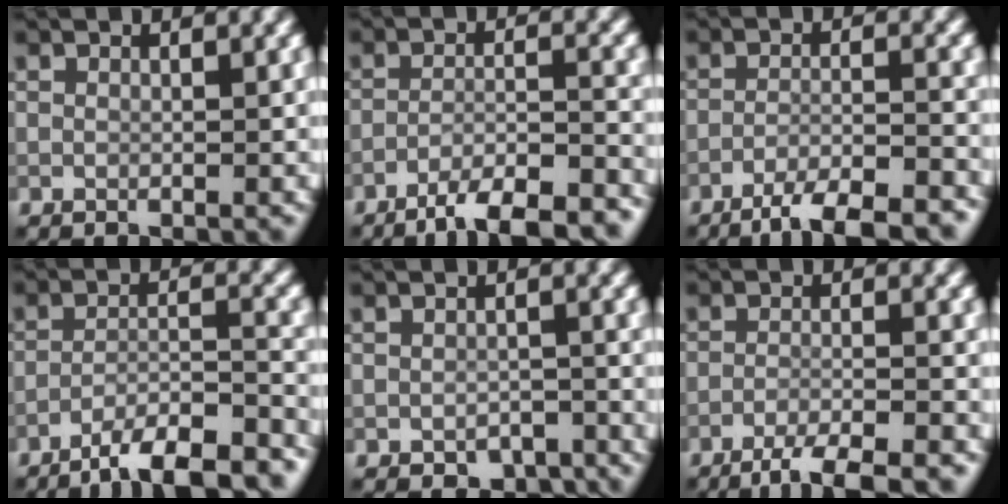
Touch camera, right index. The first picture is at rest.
{"total": 8.3, "force": [-6.8, 1.7, 4.5], "torque": [-0.061, -0.001, -0.100]}
{"total": 6.5, "force": [-5.1, 1.1, 3.8], "torque": [-0.055, 0.001, -0.083]}
{"total": 10.7, "force": [-9.0, 2.5, 5.3], "torque": [-0.065, -0.002, -0.121]}
{"total": 2.5, "force": [-1.8, 1.3, 1.1], "torque": [-0.017, -0.004, -0.023]}
{"total": 5.0, "force": [-3.9, 0.6, 3.1], "torque": [-0.049, -0.001, -0.073]}